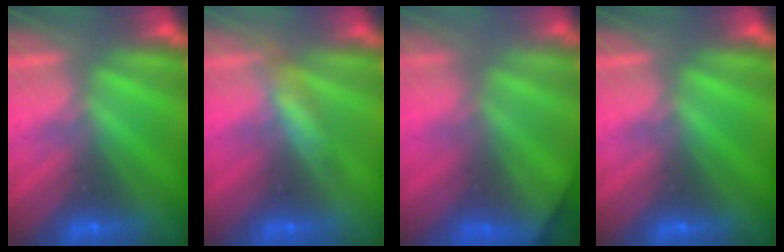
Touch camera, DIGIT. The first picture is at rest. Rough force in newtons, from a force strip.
{"total": 2.9}
{"total": 8.1}
{"total": 0.0}